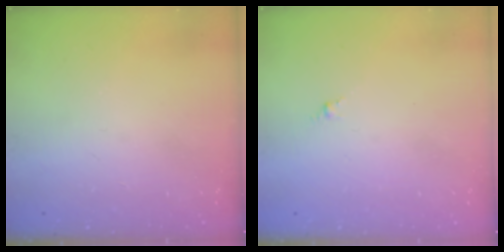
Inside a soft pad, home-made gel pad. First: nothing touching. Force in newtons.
{"total": 0.0}